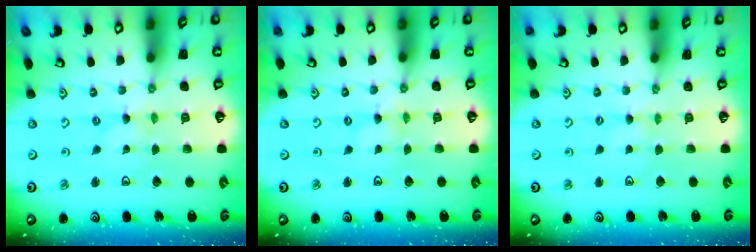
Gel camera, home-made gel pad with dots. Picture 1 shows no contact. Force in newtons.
{"total": 0.0}
{"total": 2.0, "press": 1.9, "slide": 0.4}